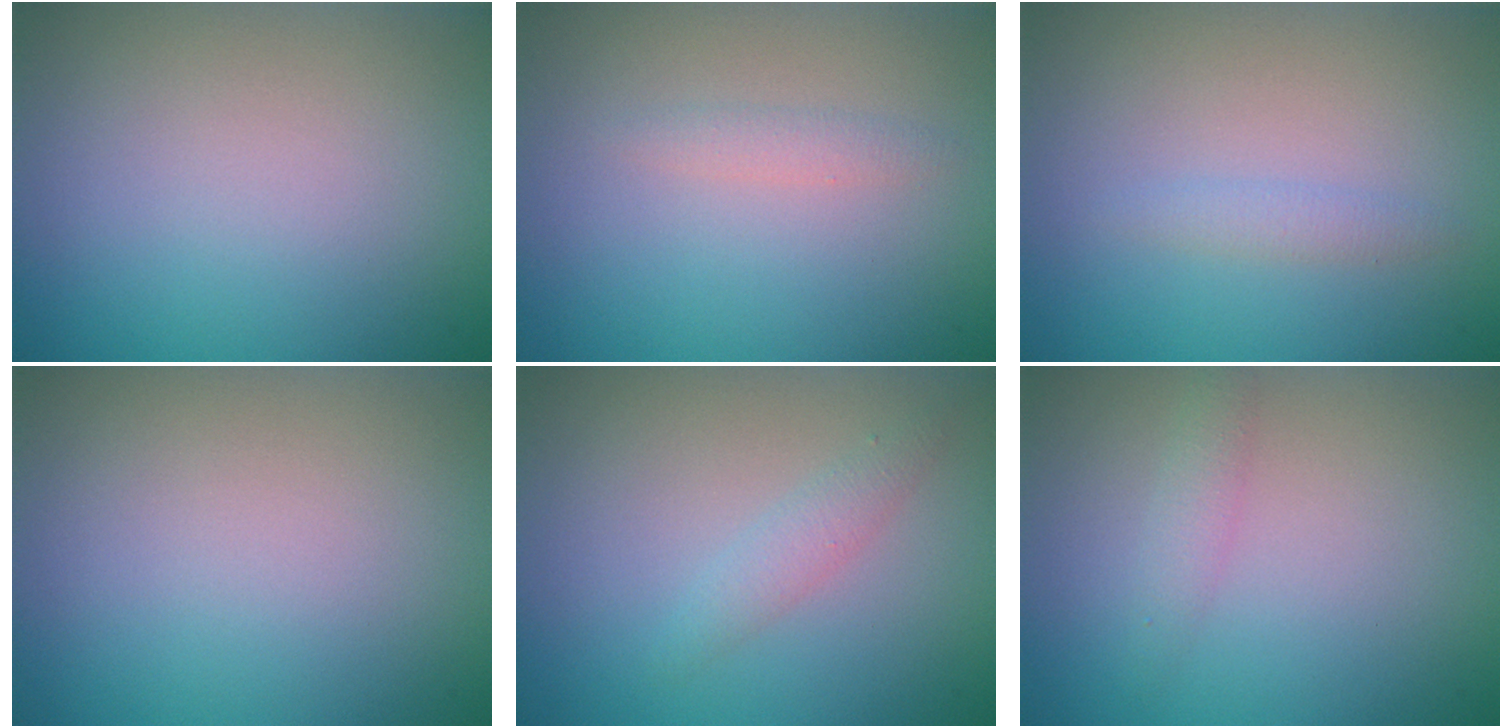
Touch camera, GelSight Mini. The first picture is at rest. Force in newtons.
{"total": 1.0, "press": 1.0, "slide": 0.0}
{"total": 1.0, "press": 1.0, "slide": 0.0}
{"total": 0.0}
{"total": 1.4, "press": 1.4, "slide": 0.1}
{"total": 1.3, "press": 1.3, "slide": 0.0}